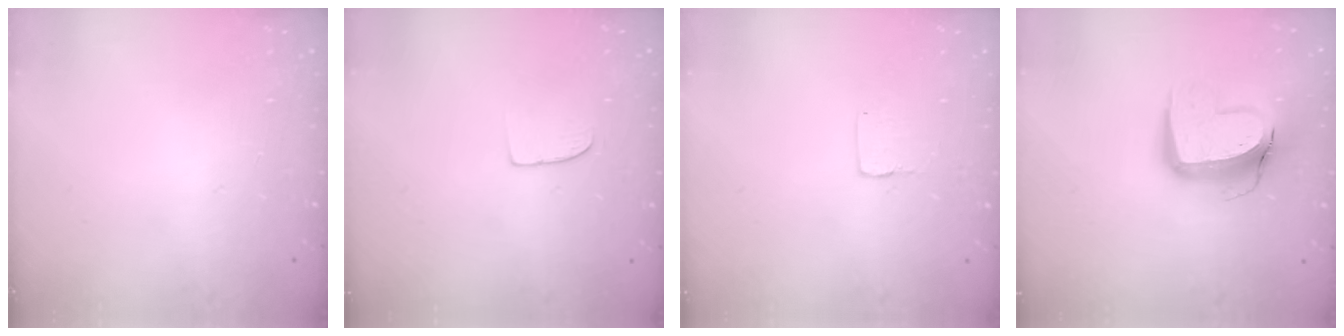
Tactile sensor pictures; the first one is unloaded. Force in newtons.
{"total": 5.6, "press": 5.5, "slide": 0.5}
{"total": 1.0, "press": 1.0, "slide": 0.1}
{"total": 14.0, "press": 14.0, "slide": 1.5}